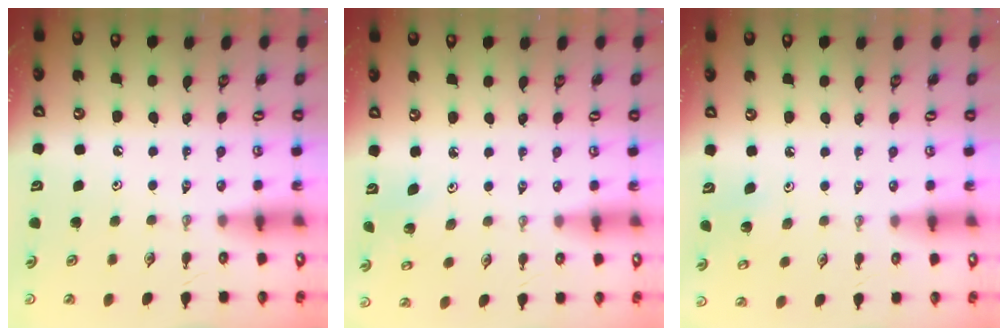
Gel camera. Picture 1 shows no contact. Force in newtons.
{"total": 2.4, "press": 2.4, "slide": 0.2}
{"total": 3.2, "press": 3.2, "slide": 0.2}